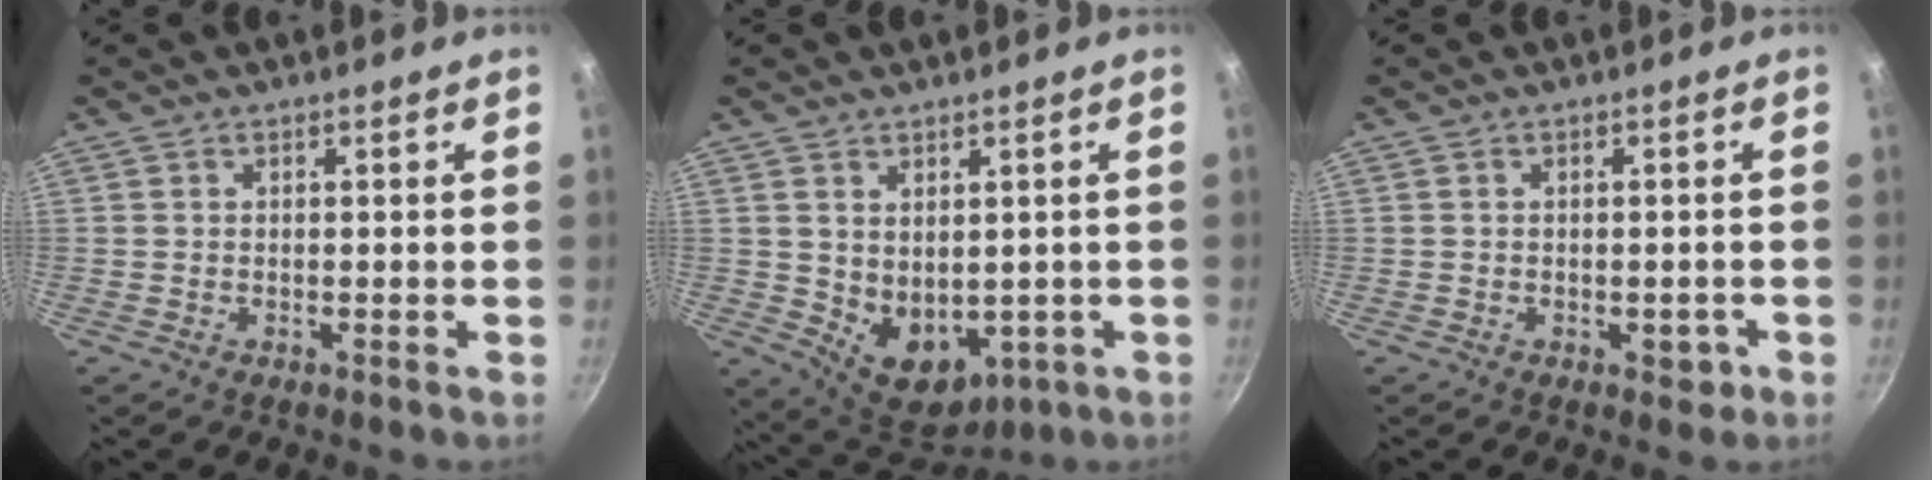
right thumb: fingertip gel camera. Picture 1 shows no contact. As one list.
[{"total": 10.2, "force": [0.1, 7.2, 7.3], "torque": [-0.084, -0.024, 0.029]}, {"total": 2.6, "force": [-1.0, 1.5, 1.8], "torque": [-0.004, 0.013, -0.008]}]